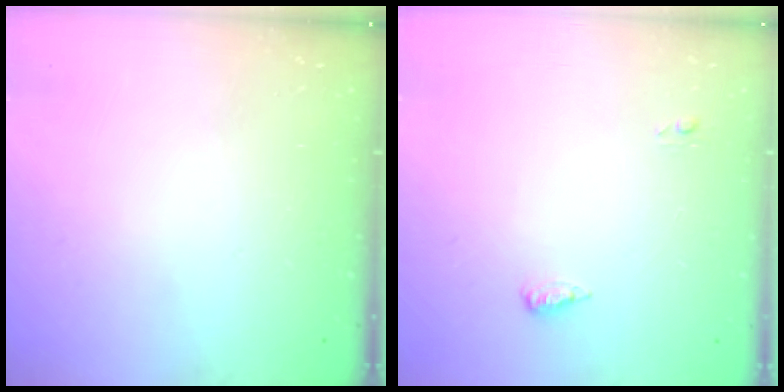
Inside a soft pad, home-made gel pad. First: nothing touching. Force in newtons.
{"total": 4.9, "press": 4.6, "slide": 1.5}